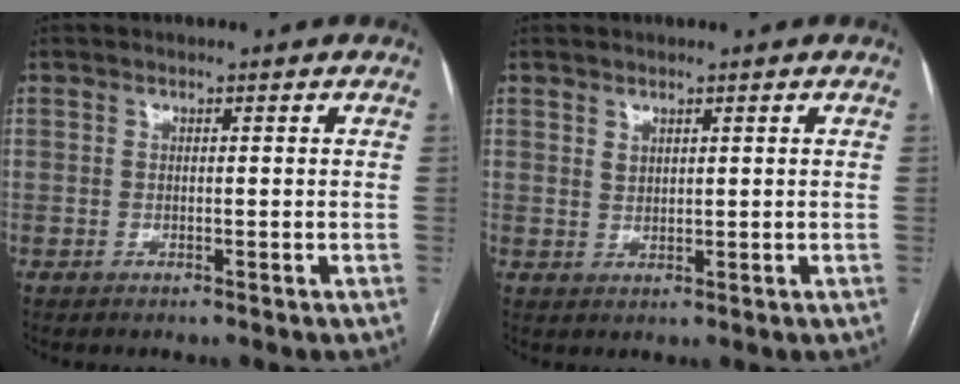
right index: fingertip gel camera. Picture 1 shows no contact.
{"total": 1.3, "force": [0.9, 0.7, 0.6], "torque": [-0.010, -0.006, 0.020]}